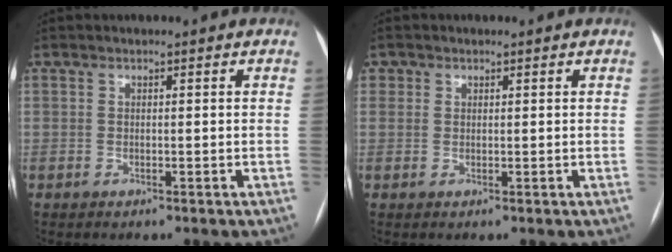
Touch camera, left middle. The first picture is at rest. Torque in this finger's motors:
{"motor_torque": [0.82, -0.58, 0.43, 0.00]}